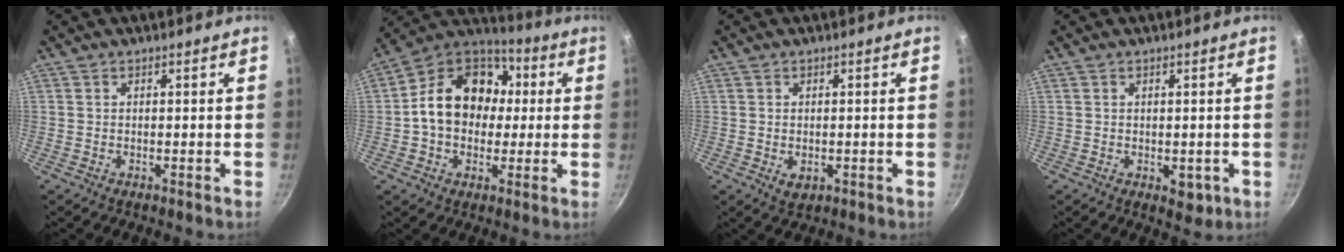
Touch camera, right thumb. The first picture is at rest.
{"total": 17.9, "force": [1.0, 14.0, 11.2], "torque": [-0.152, 0.039, 0.003]}
{"total": 2.4, "force": [-0.3, 1.7, 1.7], "torque": [-0.027, -0.005, -0.002]}
{"total": 3.3, "force": [-0.7, 2.0, 2.6], "torque": [-0.021, 0.001, -0.003]}